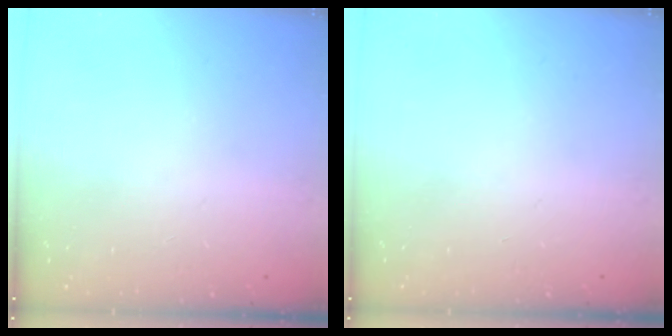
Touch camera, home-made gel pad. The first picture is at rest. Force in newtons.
{"total": 0.0}